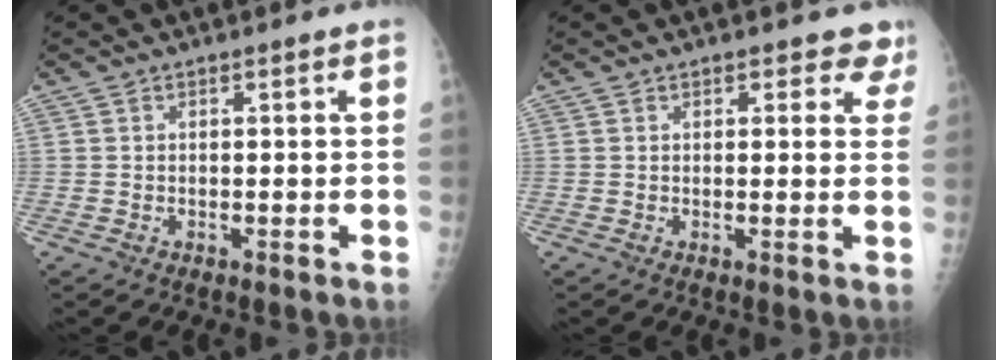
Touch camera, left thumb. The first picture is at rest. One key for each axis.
{"total": 3.9, "fx": 2.7, "fy": 2.2, "fz": 1.7, "tx": 0.019, "ty": -0.008, "tz": 0.023}